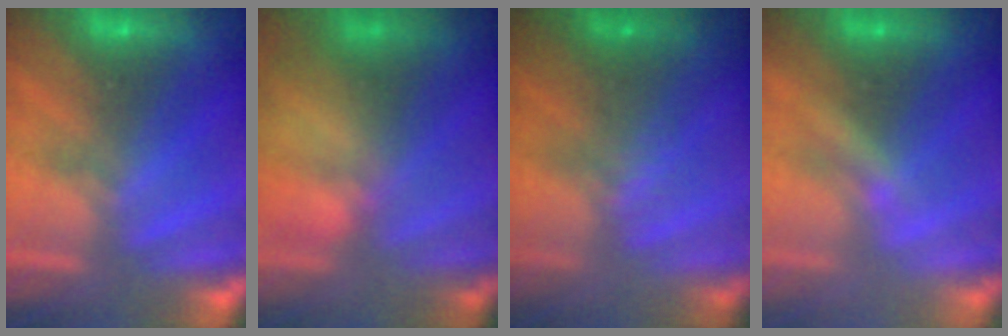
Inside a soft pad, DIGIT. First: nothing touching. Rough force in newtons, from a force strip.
{"total": 4.5}
{"total": 2.3}
{"total": 2.1}